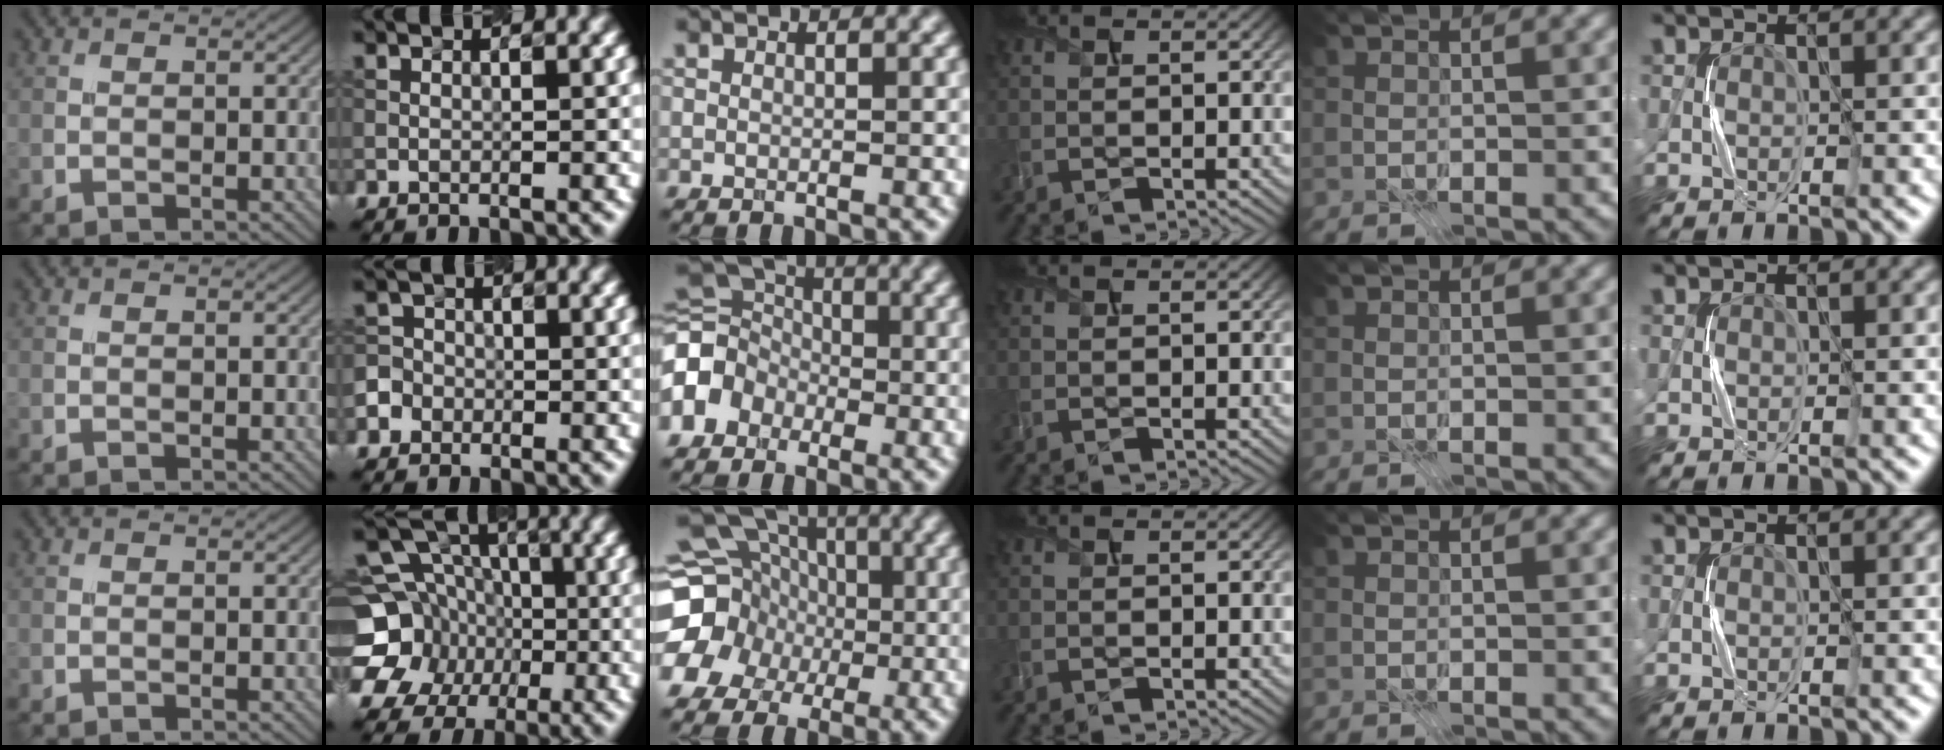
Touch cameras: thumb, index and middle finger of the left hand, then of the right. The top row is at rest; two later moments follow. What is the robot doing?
{"motion": "press", "object": "stapler"}